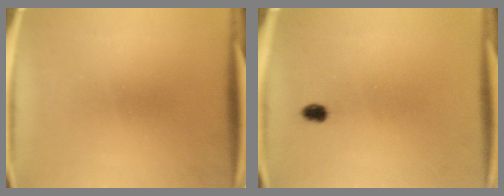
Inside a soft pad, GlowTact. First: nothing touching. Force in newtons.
{"total": 1.9}